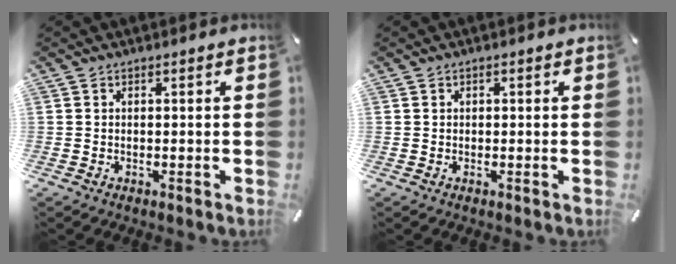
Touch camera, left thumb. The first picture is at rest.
{"total": 0.6, "force": [0.0, 0.6, 0.1], "torque": [-0.002, 0.006, -0.001]}